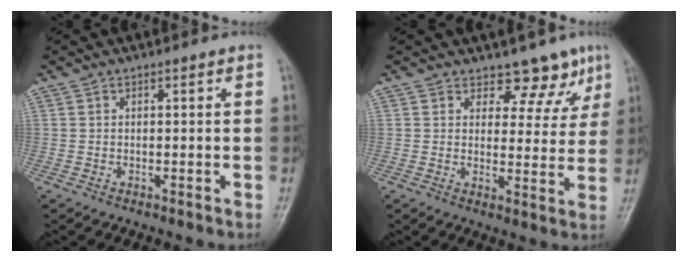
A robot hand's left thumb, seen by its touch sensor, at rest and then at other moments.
{"total": 6.9, "force": [5.2, 4.1, 1.9], "torque": [0.012, -0.035, 0.063]}